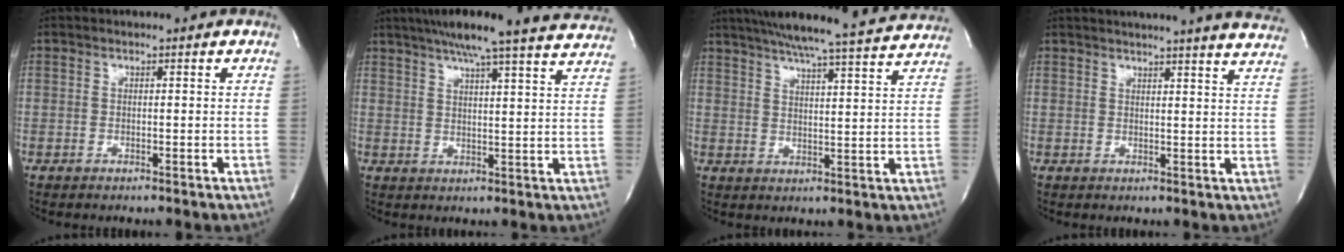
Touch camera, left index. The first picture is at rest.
{"total": 20.7, "force": [18.5, -0.1, 9.3], "torque": [-0.152, -0.013, 0.229]}
{"total": 20.6, "force": [18.9, -0.2, 8.3], "torque": [-0.140, -0.016, 0.243]}
{"total": 20.4, "force": [19.0, 0.1, 7.4], "torque": [-0.113, -0.040, 0.218]}